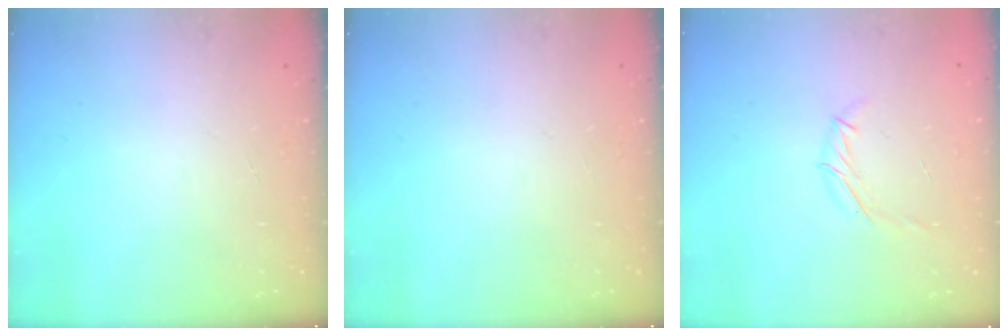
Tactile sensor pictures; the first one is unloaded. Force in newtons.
{"total": 0.0}
{"total": 4.7, "press": 4.6, "slide": 1.1}